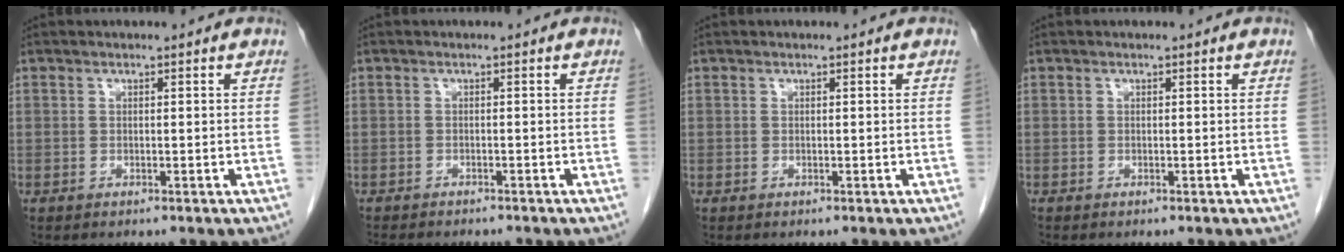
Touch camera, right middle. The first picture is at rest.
{"total": 7.5, "force": [-6.7, 1.8, 3.1], "torque": [-0.045, -0.006, -0.092]}
{"total": 0.0}
{"total": 0.0}